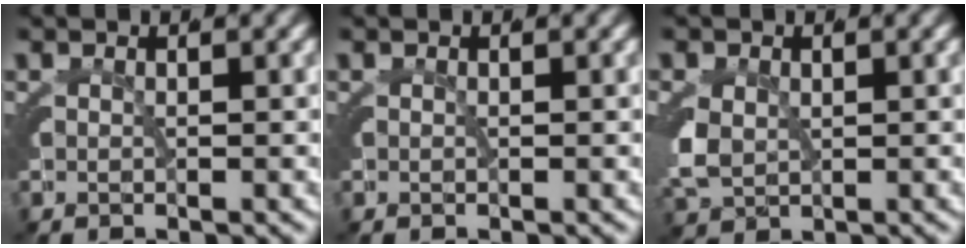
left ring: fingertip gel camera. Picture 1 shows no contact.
{"total": 0.0}
{"total": 3.6, "force": [-0.4, 3.1, 1.8], "torque": [-0.068, -0.024, 0.012]}